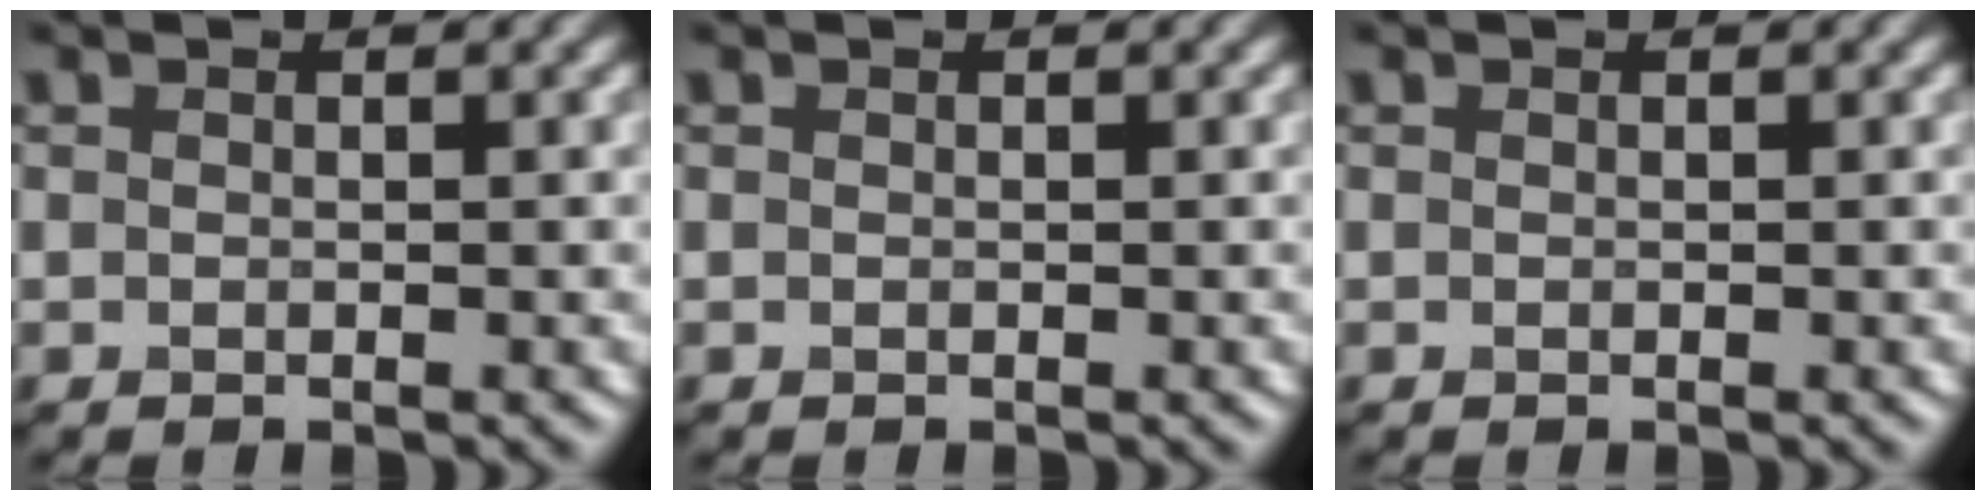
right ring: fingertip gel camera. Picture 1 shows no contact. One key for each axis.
{"total": 0.0}
{"total": 0.0}